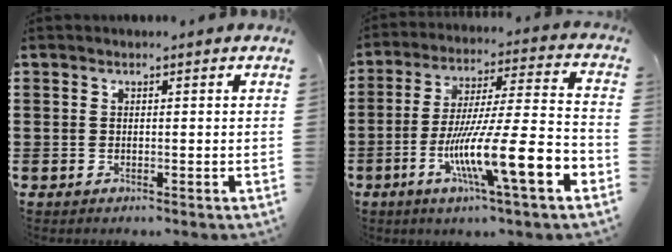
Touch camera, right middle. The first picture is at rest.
{"total": 14.4, "force": [-6.3, 1.7, 12.8], "torque": [-0.224, -0.010, -0.114]}